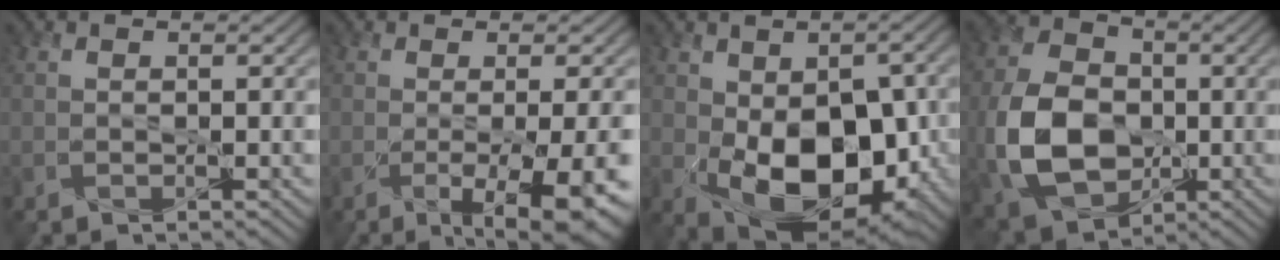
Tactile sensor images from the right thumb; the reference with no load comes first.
{"total": 8.4, "force": [-2.5, 2.3, 7.6], "torque": [-0.111, -0.023, -0.022]}
{"total": 13.8, "force": [-3.0, 8.4, 10.5], "torque": [-0.170, -0.035, -0.035]}
{"total": 12.6, "force": [-2.3, 9.2, 8.3], "torque": [-0.196, -0.008, -0.050]}